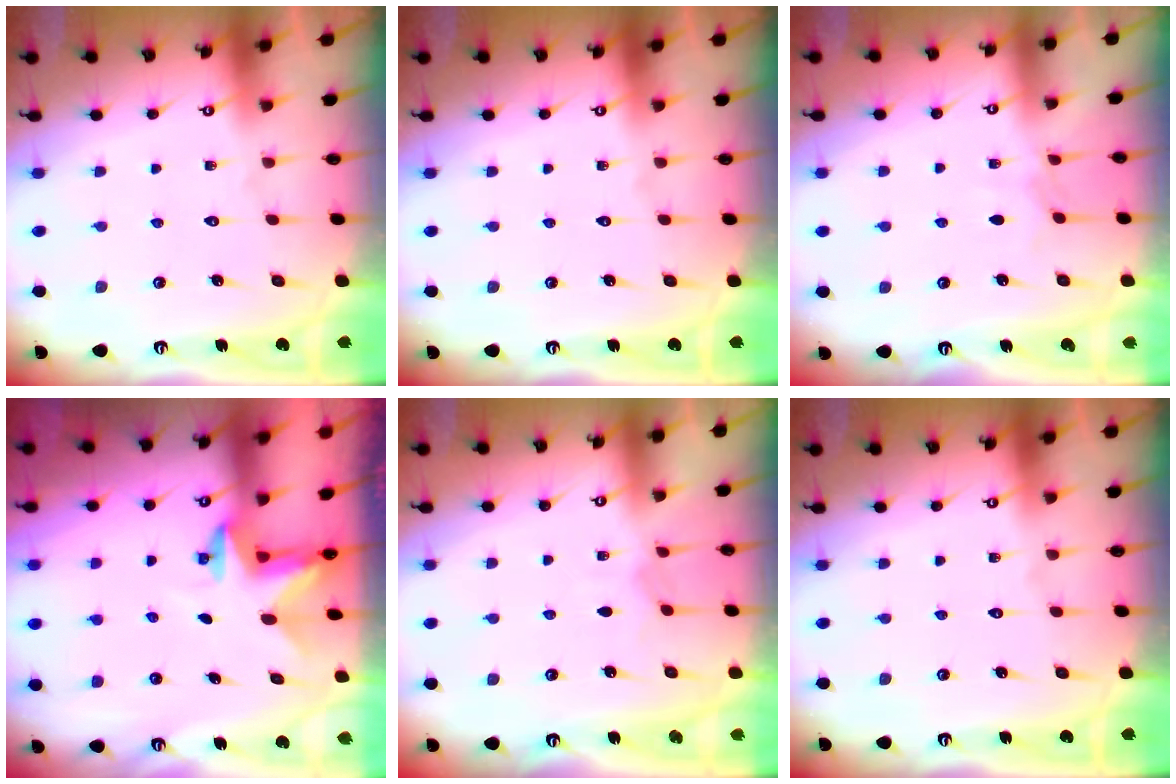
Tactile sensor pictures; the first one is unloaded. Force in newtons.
{"total": 0.0}
{"total": 2.8, "press": 2.8, "slide": 0.5}
{"total": 2.5, "press": 2.5, "slide": 0.4}
{"total": 3.4, "press": 3.3, "slide": 0.5}
{"total": 0.0}